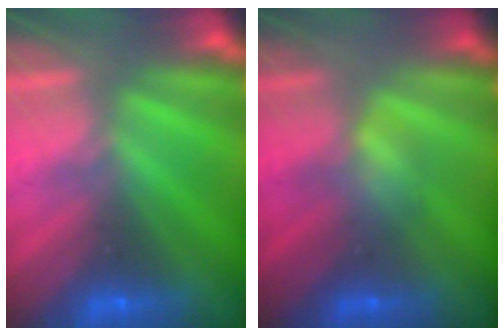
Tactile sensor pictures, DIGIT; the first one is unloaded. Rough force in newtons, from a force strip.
{"total": 3.0}